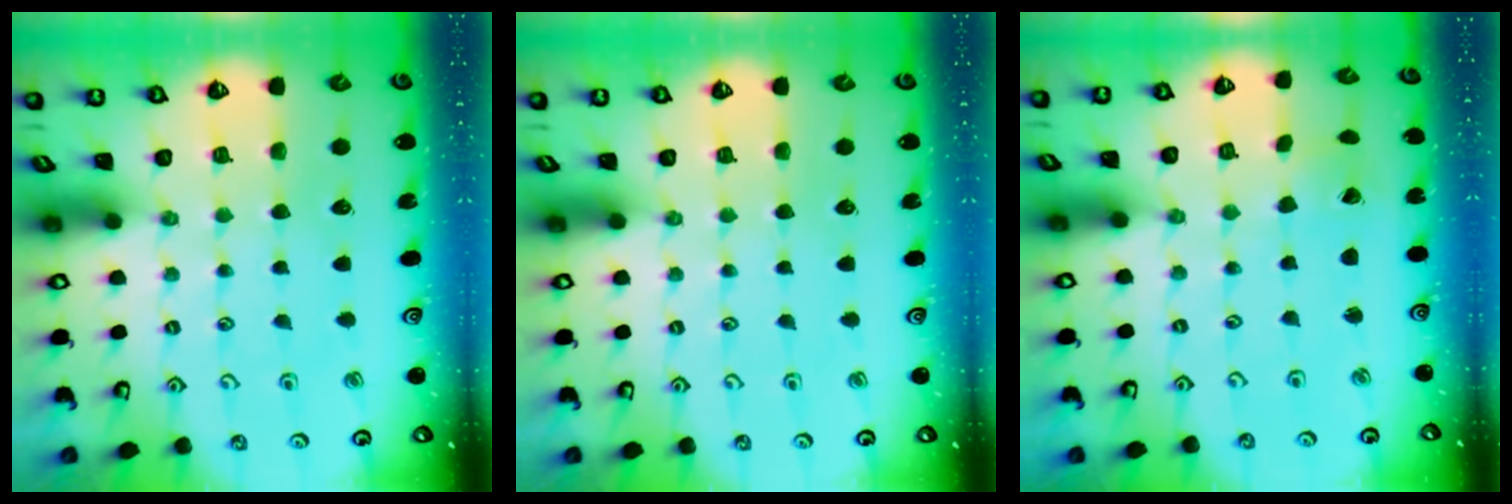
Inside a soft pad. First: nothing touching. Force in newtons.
{"total": 0.0}
{"total": 0.7, "press": 0.7, "slide": 0.0}